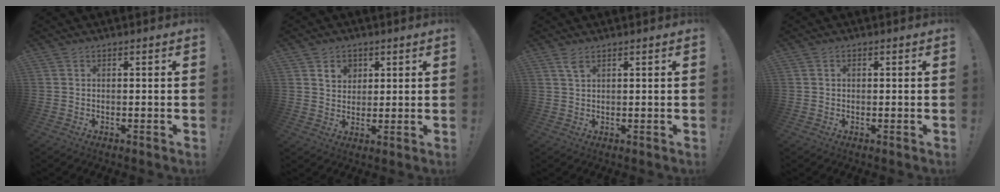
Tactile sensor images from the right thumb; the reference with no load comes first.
{"total": 5.6, "force": [2.9, 4.5, 1.9], "torque": [-0.027, -0.010, 0.052]}
{"total": 2.8, "force": [1.6, 1.0, 2.1], "torque": [-0.042, 0.001, 0.029]}
{"total": 0.8, "force": [0.1, 0.8, 0.3], "torque": [-0.011, 0.005, 0.002]}